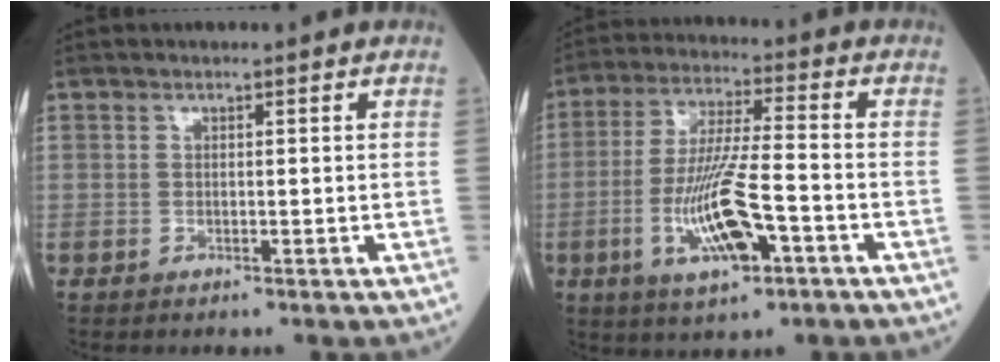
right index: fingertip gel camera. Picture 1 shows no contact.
{"total": 12.4, "force": [-4.3, 1.9, 11.5], "torque": [-0.228, -0.010, -0.074]}